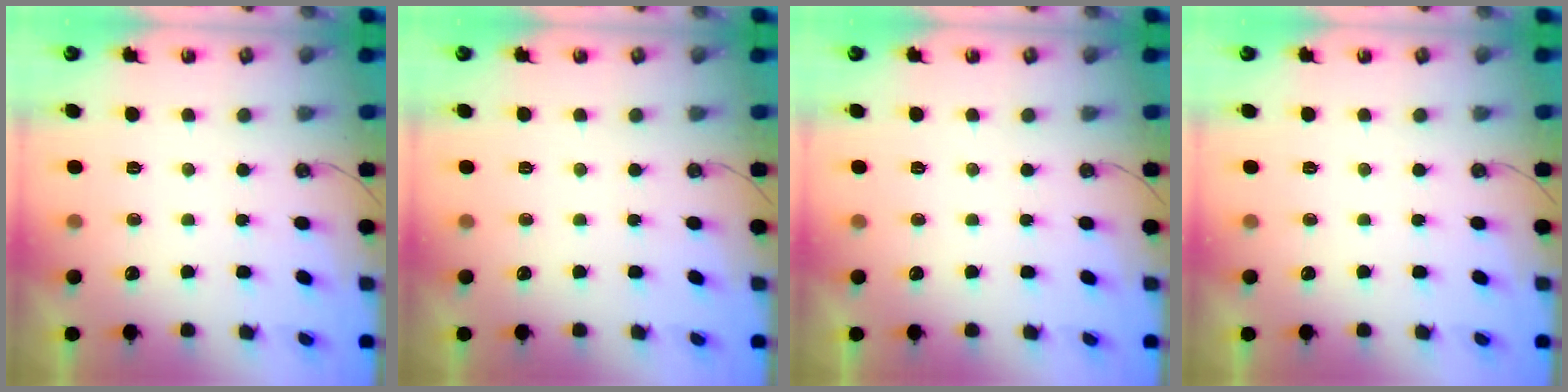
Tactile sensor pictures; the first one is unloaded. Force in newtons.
{"total": 0.0}
{"total": 0.0}
{"total": 0.0}